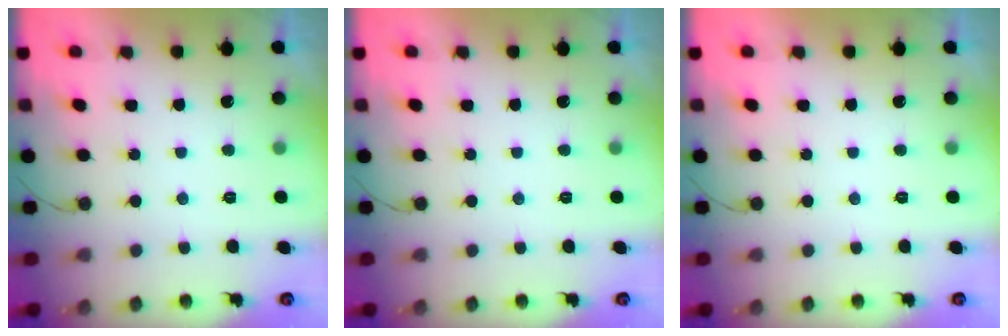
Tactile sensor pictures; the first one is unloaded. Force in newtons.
{"total": 0.0}
{"total": 0.0}